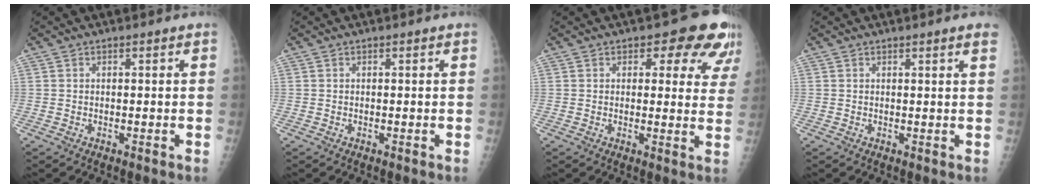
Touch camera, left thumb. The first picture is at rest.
{"total": 0.0}
{"total": 10.0, "force": [6.3, 4.8, 6.0], "torque": [-0.020, -0.029, 0.061]}
{"total": 2.2, "force": [1.6, -0.2, 1.5], "torque": [-0.019, -0.002, 0.019]}